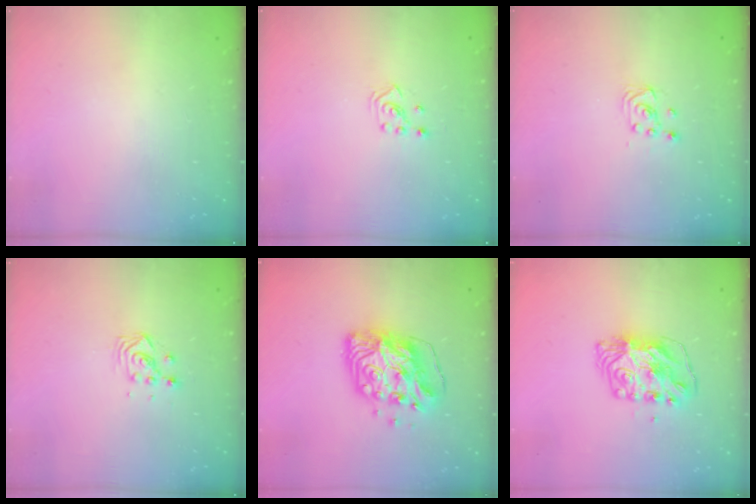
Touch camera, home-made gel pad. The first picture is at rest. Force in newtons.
{"total": 2.3, "press": 2.2, "slide": 0.8}
{"total": 2.6, "press": 2.4, "slide": 1.0}
{"total": 3.3, "press": 3.3, "slide": 0.3}
{"total": 14.5, "press": 14.4, "slide": 1.8}
{"total": 8.4, "press": 8.4, "slide": 0.8}